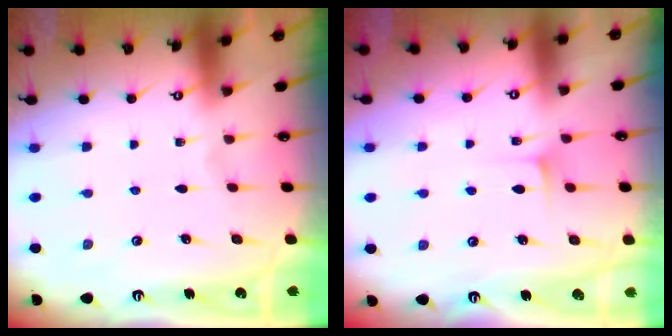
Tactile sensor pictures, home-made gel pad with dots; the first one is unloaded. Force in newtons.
{"total": 4.5, "press": 4.5, "slide": 0.6}